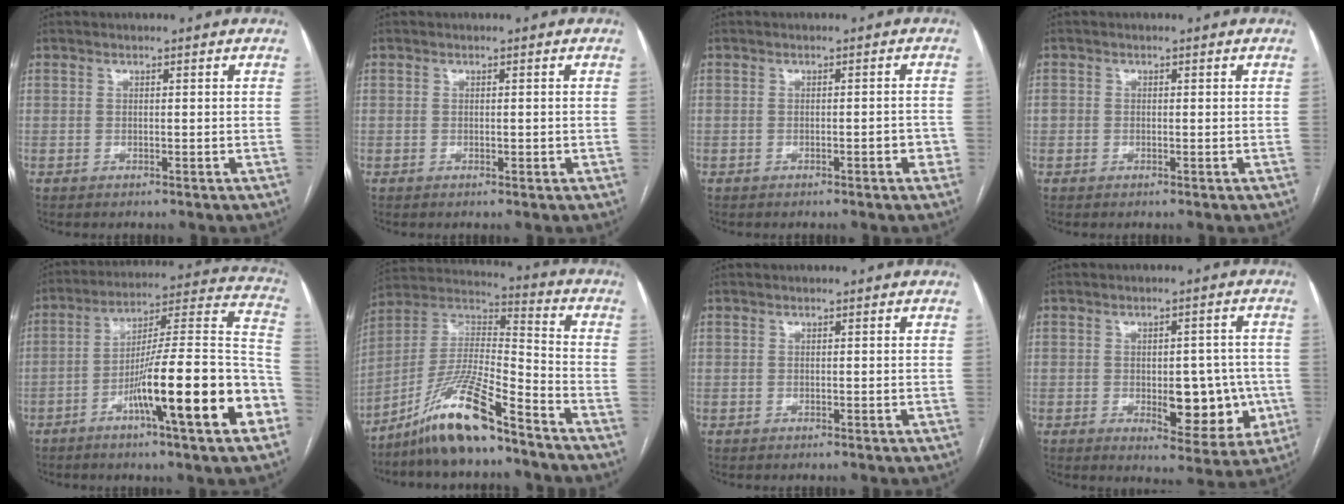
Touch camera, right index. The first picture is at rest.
{"total": 0.7, "force": [-0.1, 0.5, 0.5], "torque": [-0.005, 0.000, 0.000]}
{"total": 2.0, "force": [-0.7, 0.7, 1.7], "torque": [-0.017, 0.004, -0.008]}
{"total": 1.0, "force": [-0.1, 1.0, 0.2], "torque": [0.004, 0.007, -0.002]}
{"total": 21.0, "force": [-8.4, 1.3, 19.3], "torque": [-0.247, 0.008, -0.132]}
{"total": 14.3, "force": [-10.5, 1.3, 9.6], "torque": [-0.190, 0.007, -0.193]}
{"total": 0.0}
{"total": 9.8, "force": [-1.7, 4.7, 8.4], "torque": [-0.088, 0.007, -0.009]}